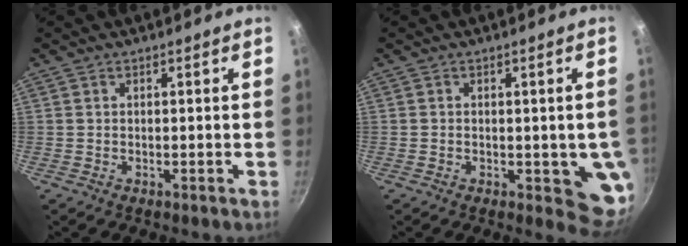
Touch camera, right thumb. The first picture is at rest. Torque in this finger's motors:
{"motor_torque": [1.20, 1.27, -0.03, 0.11, 0.16]}